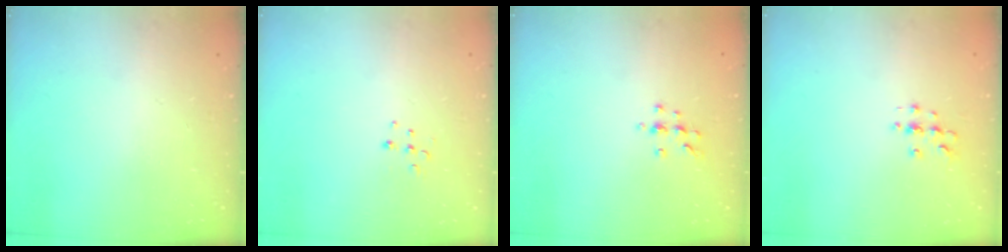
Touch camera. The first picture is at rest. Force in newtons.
{"total": 6.7, "press": 6.7, "slide": 0.4}
{"total": 6.3, "press": 6.2, "slide": 0.7}
{"total": 2.8, "press": 2.8, "slide": 0.2}